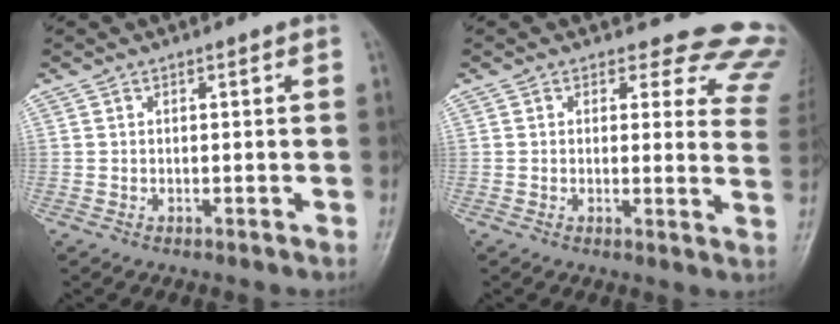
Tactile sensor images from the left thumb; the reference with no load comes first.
{"total": 13.6, "force": [12.4, 5.4, 1.9], "torque": [0.036, -0.100, 0.093]}